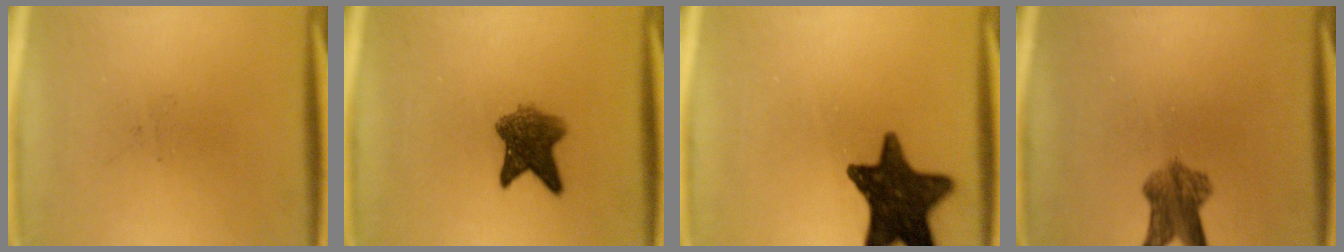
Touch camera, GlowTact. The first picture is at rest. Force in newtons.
{"total": 6.3}
{"total": 14.7}
{"total": 5.7}